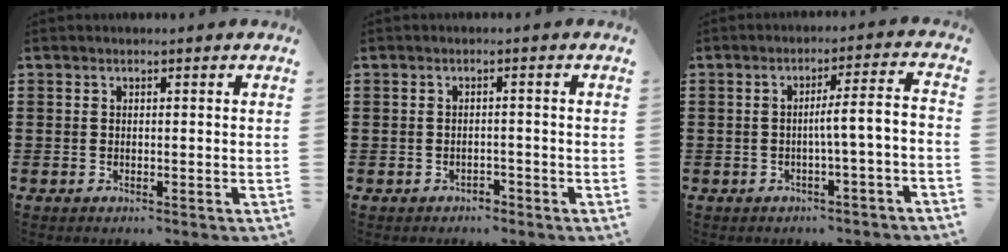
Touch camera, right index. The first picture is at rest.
{"total": 1.4, "force": [-1.3, 0.4, -0.1], "torque": [-0.006, 0.001, -0.030]}
{"total": 4.2, "force": [-1.9, -0.3, 3.8], "torque": [-0.071, 0.000, -0.040]}